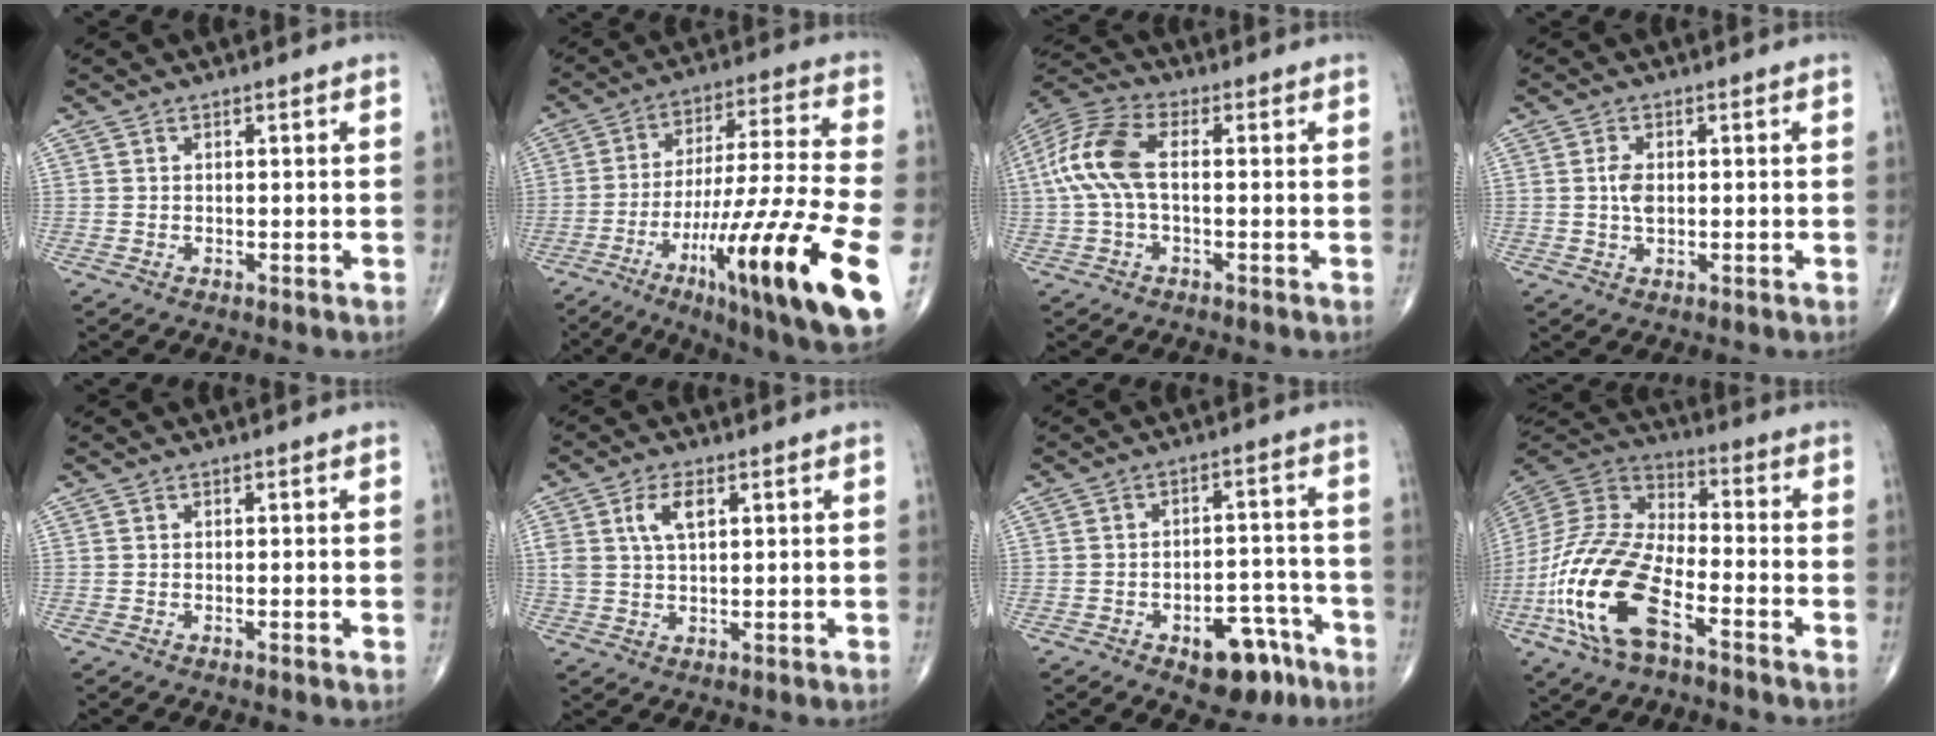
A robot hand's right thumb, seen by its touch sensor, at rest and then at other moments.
{"total": 27.3, "force": [-10.4, 3.8, 24.9], "torque": [-0.383, 0.031, -0.156]}
{"total": 11.1, "force": [0.3, 5.5, 9.7], "torque": [-0.227, 0.029, 0.001]}
{"total": 3.0, "force": [0.1, 1.8, 2.5], "torque": [-0.046, 0.001, 0.002]}
{"total": 0.8, "force": [-0.2, 0.0, 0.7], "torque": [-0.016, -0.002, -0.003]}
{"total": 5.4, "force": [2.0, 2.7, 4.3], "torque": [-0.085, 0.001, 0.041]}
{"total": 10.3, "force": [-5.8, 5.5, 6.5], "torque": [-0.059, 0.048, -0.074]}
{"total": 20.0, "force": [-8.5, 8.8, 15.9], "torque": [-0.339, 0.036, -0.165]}